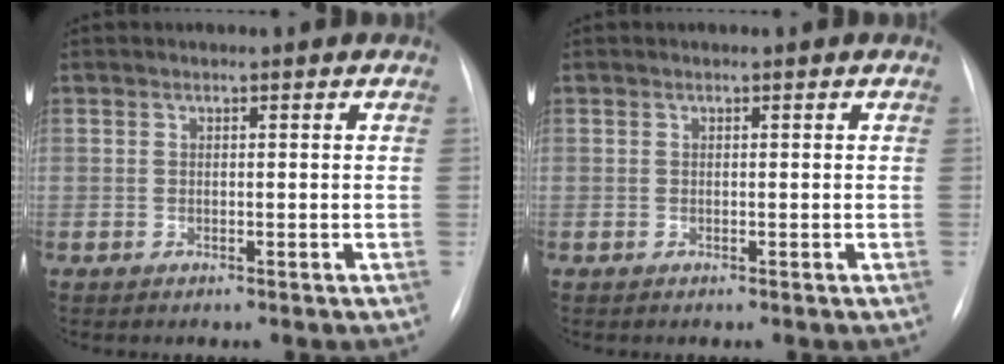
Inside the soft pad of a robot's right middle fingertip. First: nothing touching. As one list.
[{"total": 0.0}]